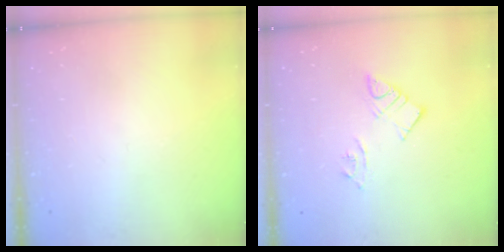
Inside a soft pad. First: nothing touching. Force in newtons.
{"total": 7.1, "press": 7.1, "slide": 0.6}